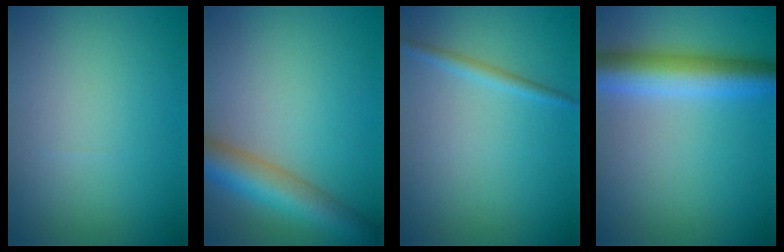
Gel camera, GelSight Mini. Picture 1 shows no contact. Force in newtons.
{"total": 5.9, "press": 5.9, "slide": 0.2}
{"total": 1.2, "press": 1.2, "slide": 0.1}
{"total": 6.0, "press": 6.0, "slide": 0.2}